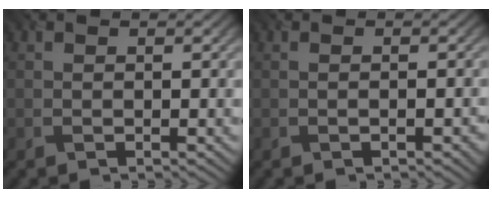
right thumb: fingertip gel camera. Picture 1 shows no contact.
{"total": 1.0, "force": [-0.3, 0.1, 0.9], "torque": [-0.014, 0.002, -0.005]}